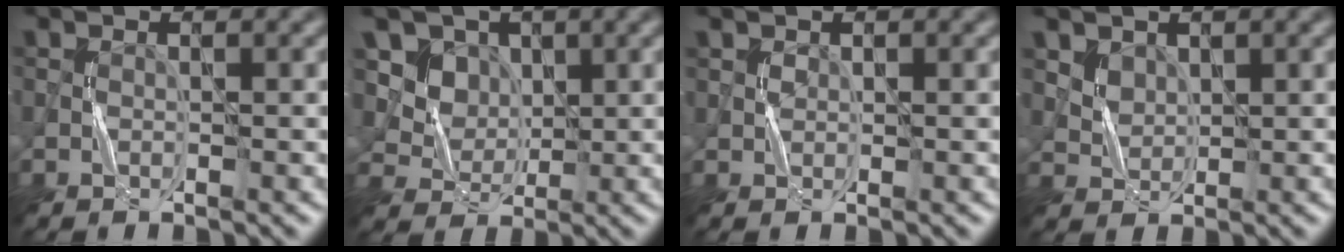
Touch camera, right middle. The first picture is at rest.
{"total": 6.6, "force": [3.0, 5.3, 2.6], "torque": [-0.064, -0.005, 0.061]}
{"total": 0.7, "force": [0.4, 0.5, 0.2], "torque": [-0.005, 0.001, 0.012]}
{"total": 2.3, "force": [1.5, 1.6, 0.8], "torque": [-0.028, -0.010, 0.050]}